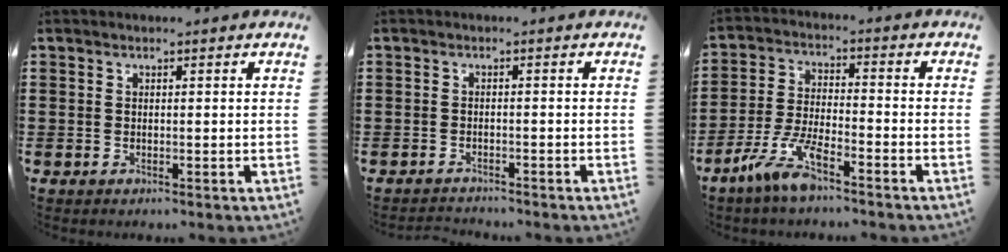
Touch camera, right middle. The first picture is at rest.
{"total": 1.5, "force": [-1.5, 0.1, -0.1], "torque": [-0.003, 0.001, -0.034]}
{"total": 7.6, "force": [-5.4, 1.4, 5.1], "torque": [-0.124, -0.010, -0.107]}